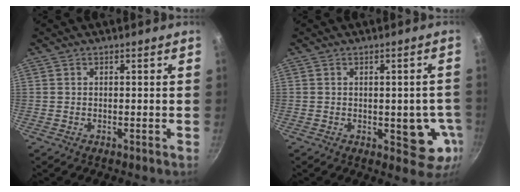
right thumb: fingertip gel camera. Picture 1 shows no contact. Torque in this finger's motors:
{"motor_torque": [2.62, 2.39, 0.96, -0.58, 0.31]}